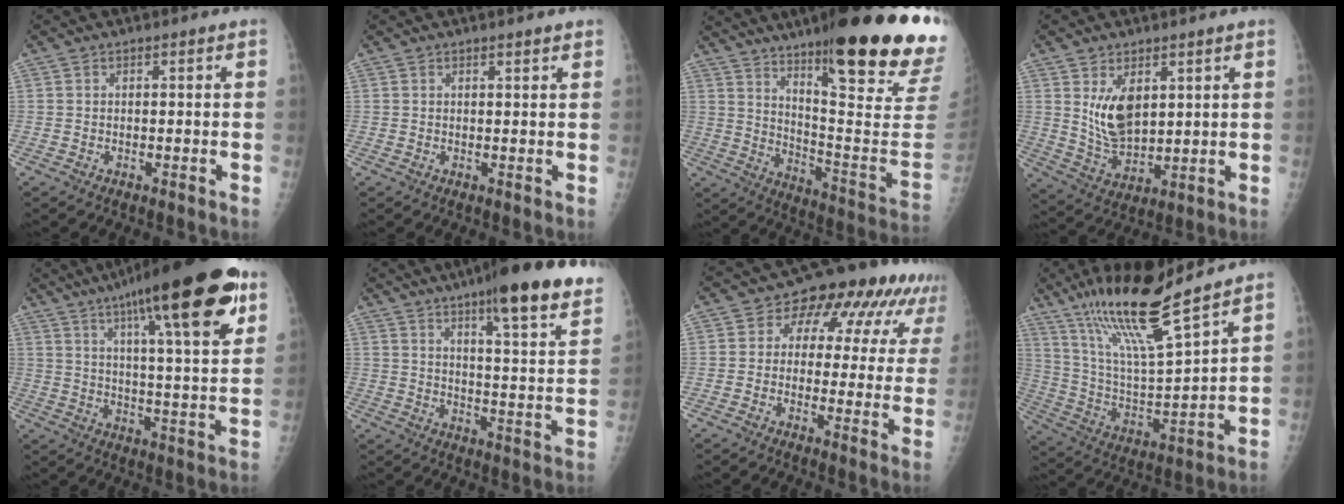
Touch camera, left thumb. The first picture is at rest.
{"total": 1.4, "force": [1.2, 0.2, 0.8], "torque": [-0.008, -0.002, 0.017]}
{"total": 29.9, "force": [18.4, 4.6, 23.1], "torque": [-0.268, -0.073, 0.271]}
{"total": 8.8, "force": [3.1, 5.0, 6.5], "torque": [-0.098, -0.027, 0.075]}
{"total": 25.9, "force": [14.2, 5.4, 20.9], "torque": [-0.306, -0.028, 0.211]}
{"total": 20.6, "force": [13.8, 3.3, 14.9], "torque": [-0.185, -0.053, 0.188]}
{"total": 15.2, "force": [6.5, 9.1, 10.3], "torque": [-0.084, 0.009, 0.068]}
{"total": 18.4, "force": [13.6, 1.8, 12.3], "torque": [-0.211, -0.067, 0.257]}